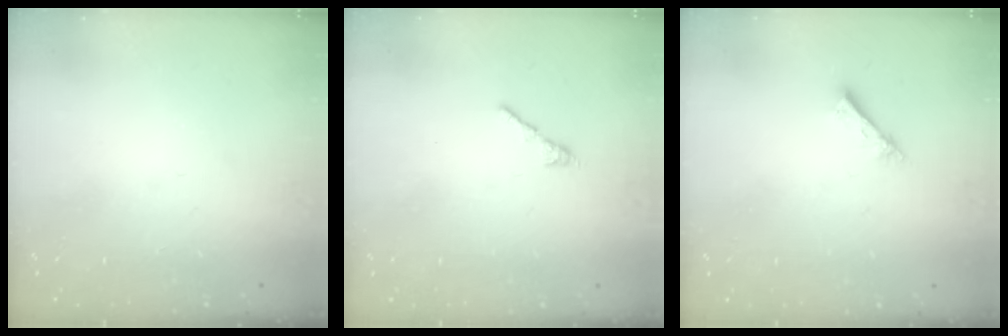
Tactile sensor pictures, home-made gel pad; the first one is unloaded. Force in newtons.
{"total": 2.7, "press": 2.6, "slide": 0.7}
{"total": 1.2, "press": 1.2, "slide": 0.1}